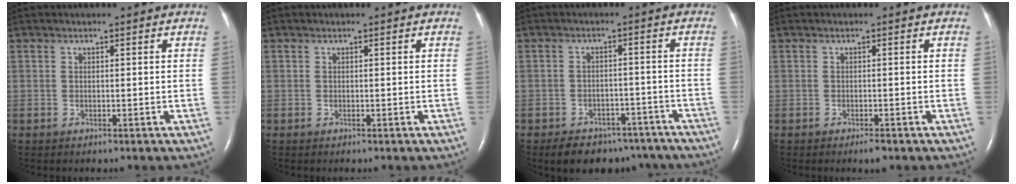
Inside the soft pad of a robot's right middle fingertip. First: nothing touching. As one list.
[{"total": 0.0}, {"total": 11.3, "force": [-8.9, 6.0, 3.5], "torque": [-0.046, 0.007, -0.105]}, {"total": 1.5, "force": [-1.1, 0.3, 1.0], "torque": [-0.018, -0.002, -0.014]}]